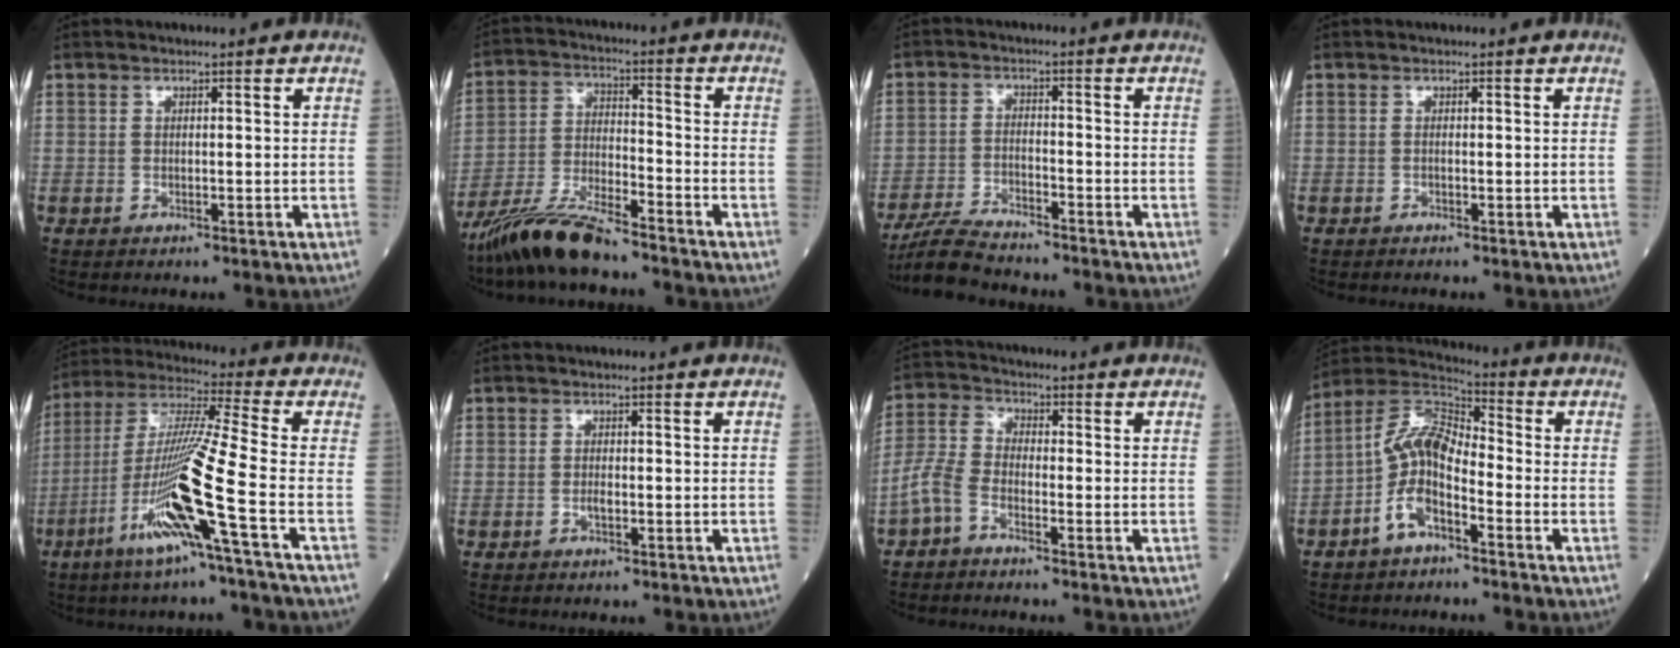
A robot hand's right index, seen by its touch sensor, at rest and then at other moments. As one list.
[{"total": 10.7, "force": [-8.9, 1.2, 5.9], "torque": [-0.112, -0.016, -0.166]}, {"total": 7.0, "force": [-6.5, 0.7, 2.6], "torque": [-0.054, -0.022, -0.120]}, {"total": 0.0}, {"total": 15.5, "force": [-6.2, -2.1, 14.1], "torque": [-0.286, -0.017, -0.123]}, {"total": 0.9, "force": [-0.4, 0.2, 0.7], "torque": [-0.019, 0.000, -0.008]}, {"total": 4.4, "force": [-2.6, 1.7, 3.0], "torque": [-0.084, 0.004, -0.067]}, {"total": 9.4, "force": [-3.7, 3.7, 7.8], "torque": [-0.171, 0.022, -0.079]}]